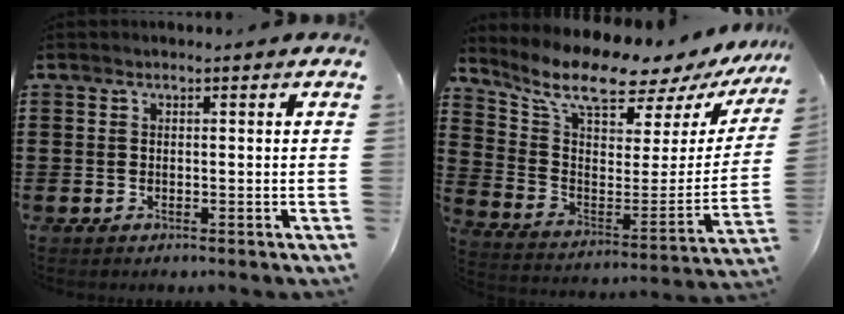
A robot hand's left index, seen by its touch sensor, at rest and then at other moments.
{"total": 10.2, "force": [8.6, 2.3, 4.9], "torque": [-0.115, -0.071, 0.141]}